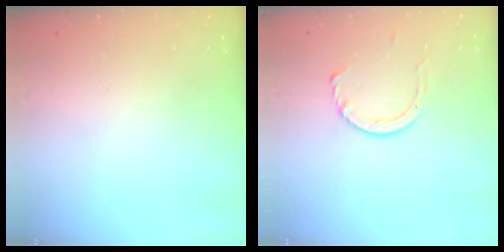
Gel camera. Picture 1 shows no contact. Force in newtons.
{"total": 3.9, "press": 3.9, "slide": 0.4}